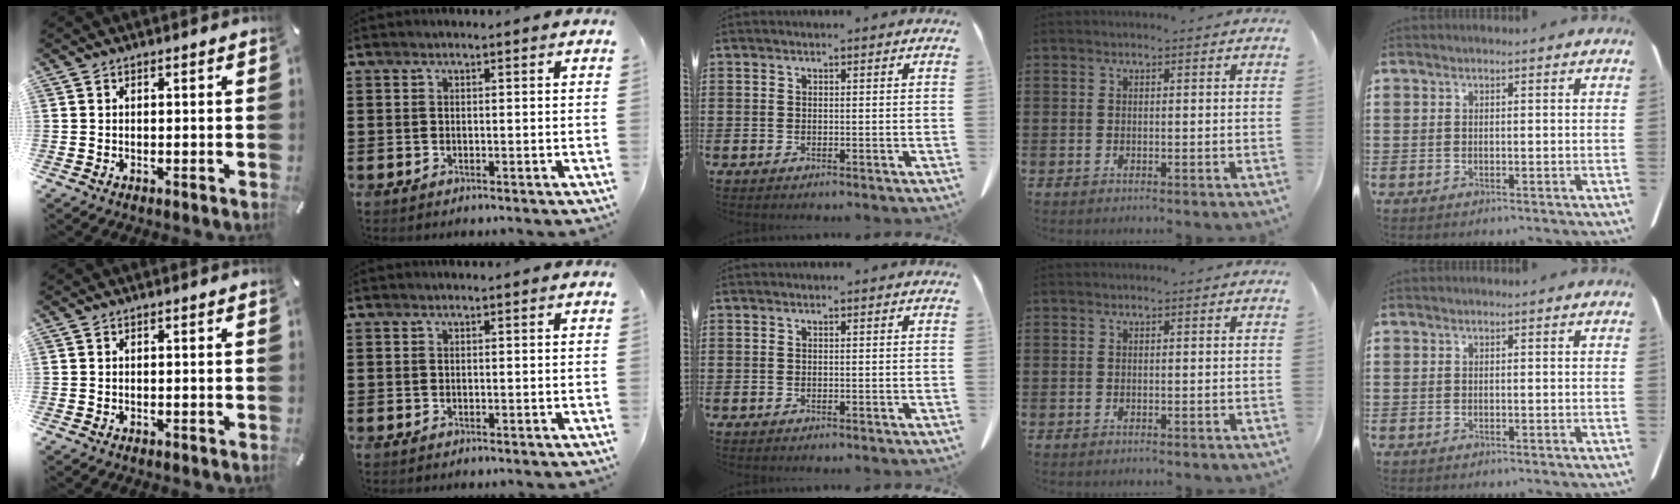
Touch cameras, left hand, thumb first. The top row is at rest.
{}